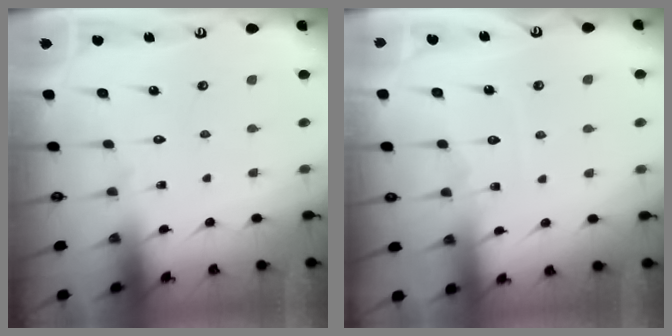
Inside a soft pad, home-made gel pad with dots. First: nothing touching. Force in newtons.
{"total": 5.7, "press": 5.7, "slide": 0.8}